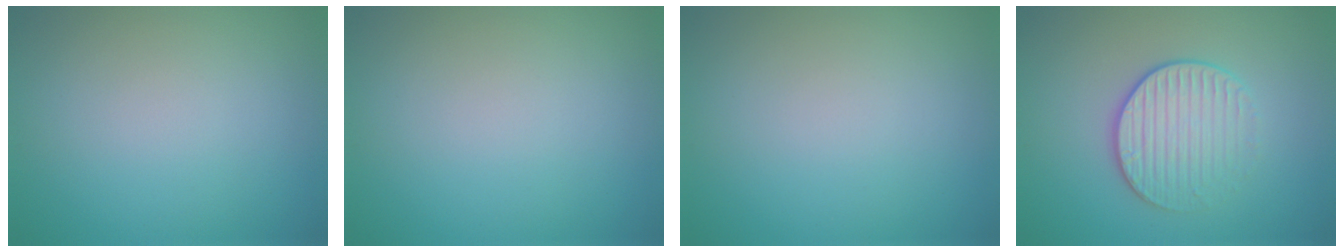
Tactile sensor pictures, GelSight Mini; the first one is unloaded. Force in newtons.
{"total": 0.0}
{"total": 0.0}
{"total": 3.2, "press": 2.9, "slide": 1.4}